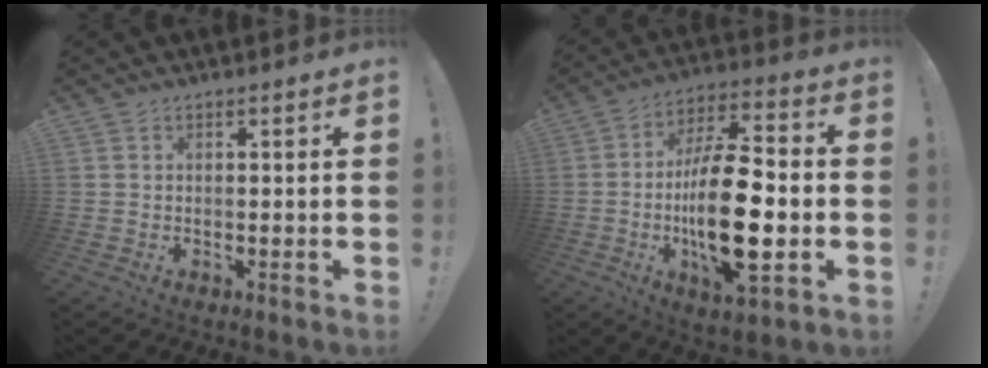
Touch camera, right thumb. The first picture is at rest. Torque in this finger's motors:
{"motor_torque": [0.50, 1.04, 0.81, 0.58, 0.19]}